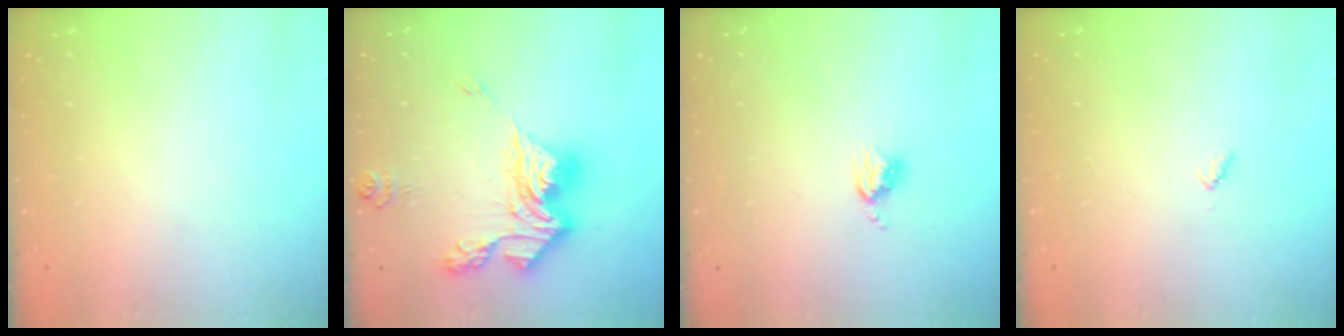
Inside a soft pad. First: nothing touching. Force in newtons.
{"total": 17.0, "press": 16.9, "slide": 1.7}
{"total": 3.9, "press": 3.9, "slide": 0.5}
{"total": 3.0, "press": 3.0, "slide": 0.3}